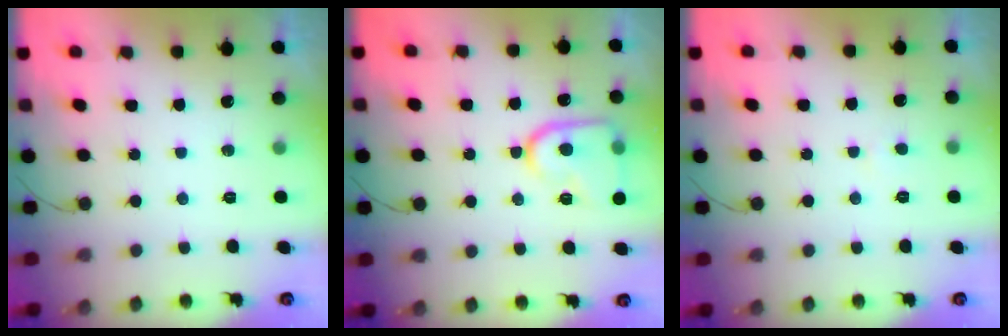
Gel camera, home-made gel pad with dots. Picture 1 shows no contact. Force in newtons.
{"total": 13.9, "press": 13.8, "slide": 1.2}
{"total": 1.6, "press": 1.5, "slide": 0.2}